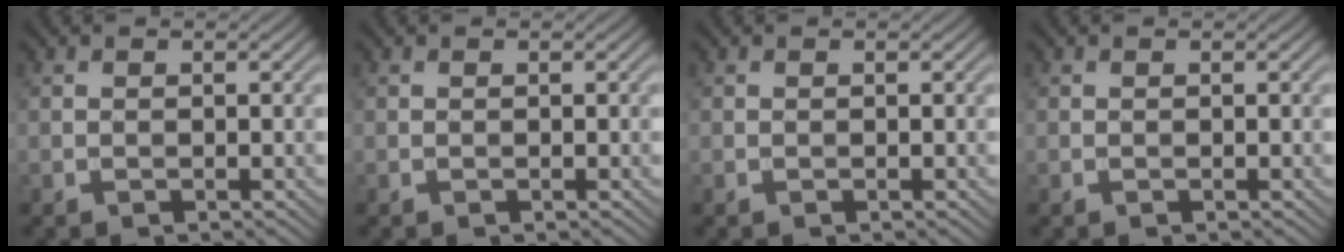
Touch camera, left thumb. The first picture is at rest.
{"total": 0.0}
{"total": 0.0}
{"total": 0.0}